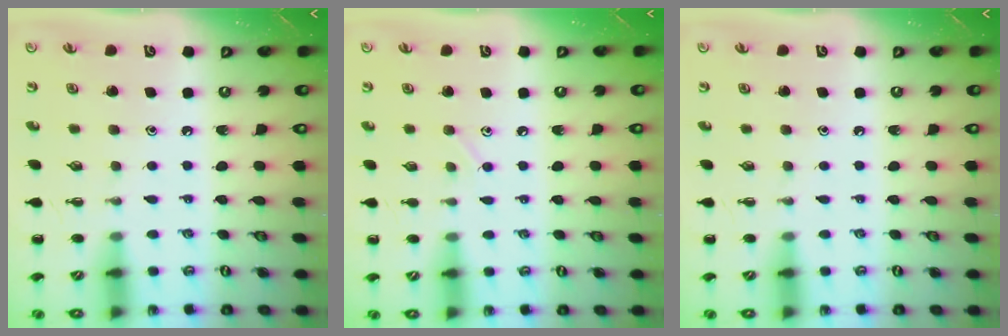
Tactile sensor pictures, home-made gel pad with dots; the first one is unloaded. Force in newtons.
{"total": 4.1, "press": 3.9, "slide": 1.1}
{"total": 0.0}